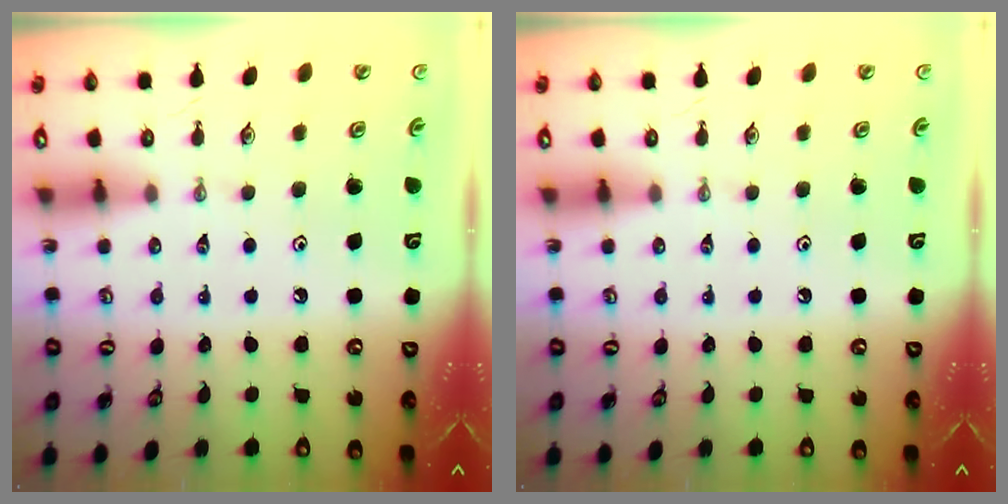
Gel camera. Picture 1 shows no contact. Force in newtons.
{"total": 0.0}